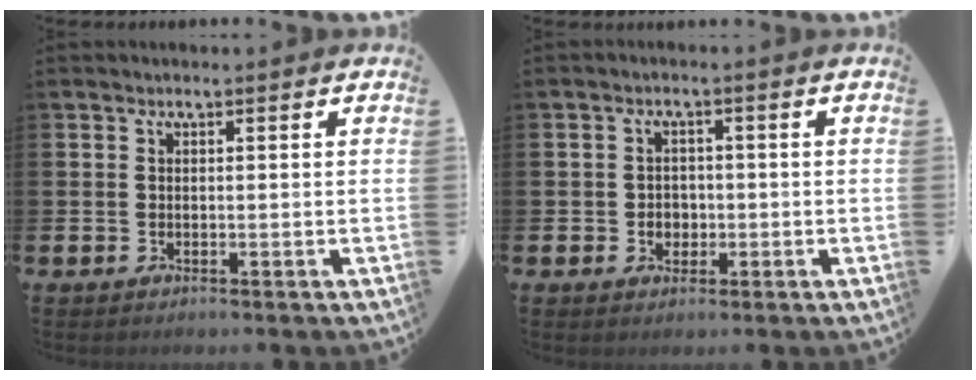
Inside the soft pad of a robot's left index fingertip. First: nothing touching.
{"total": 2.3, "force": [-0.3, 2.1, 0.8], "torque": [-0.006, 0.002, -0.014]}